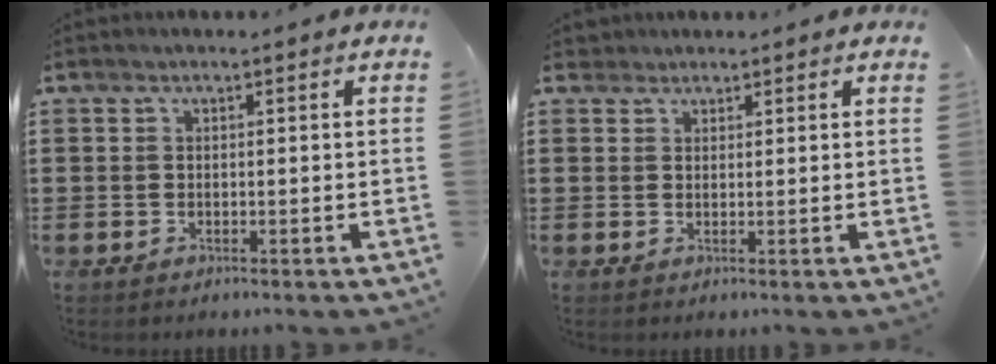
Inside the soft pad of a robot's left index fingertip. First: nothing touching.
{"total": 1.9, "force": [1.6, 0.9, 0.0], "torque": [-0.006, 0.007, 0.032]}